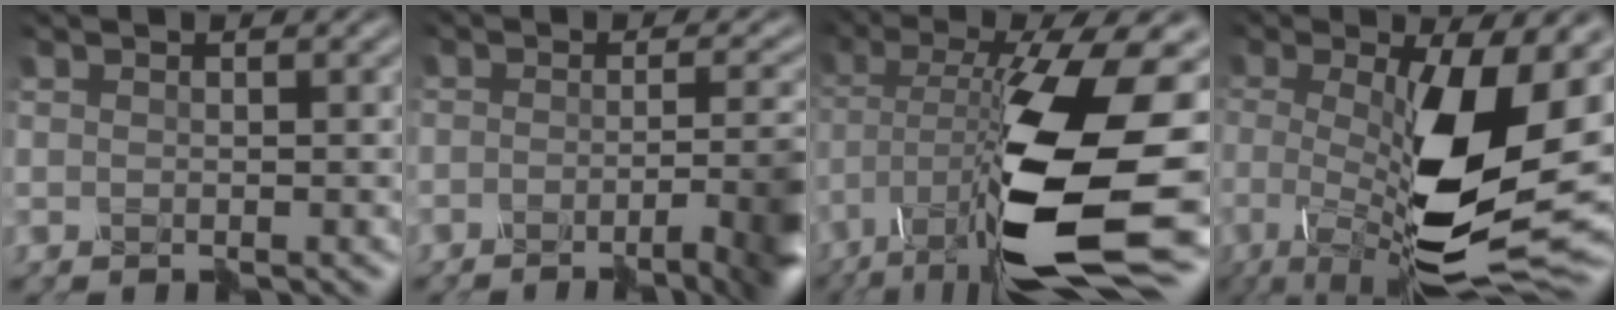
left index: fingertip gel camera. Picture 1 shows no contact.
{"total": 6.5, "force": [-3.8, 1.6, 5.0], "torque": [-0.063, -0.001, -0.055]}
{"total": 16.1, "force": [-5.2, 6.3, 13.9], "torque": [-0.279, -0.001, -0.098]}
{"total": 12.6, "force": [-1.9, 4.6, 11.6], "torque": [-0.222, -0.011, -0.039]}